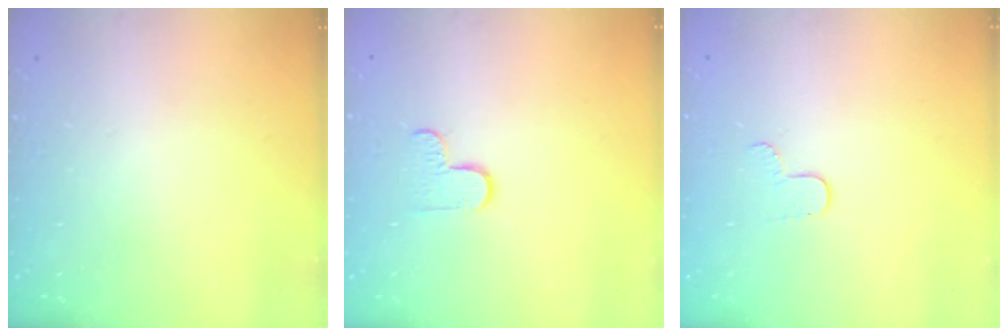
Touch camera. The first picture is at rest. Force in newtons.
{"total": 4.5, "press": 4.5, "slide": 0.4}
{"total": 5.1, "press": 5.1, "slide": 0.5}